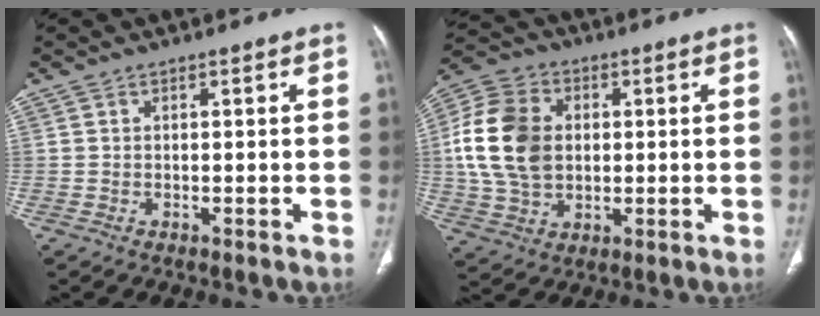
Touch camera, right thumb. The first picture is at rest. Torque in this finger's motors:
{"motor_torque": [1.90, 1.73, 0.70, -0.92, 0.26]}